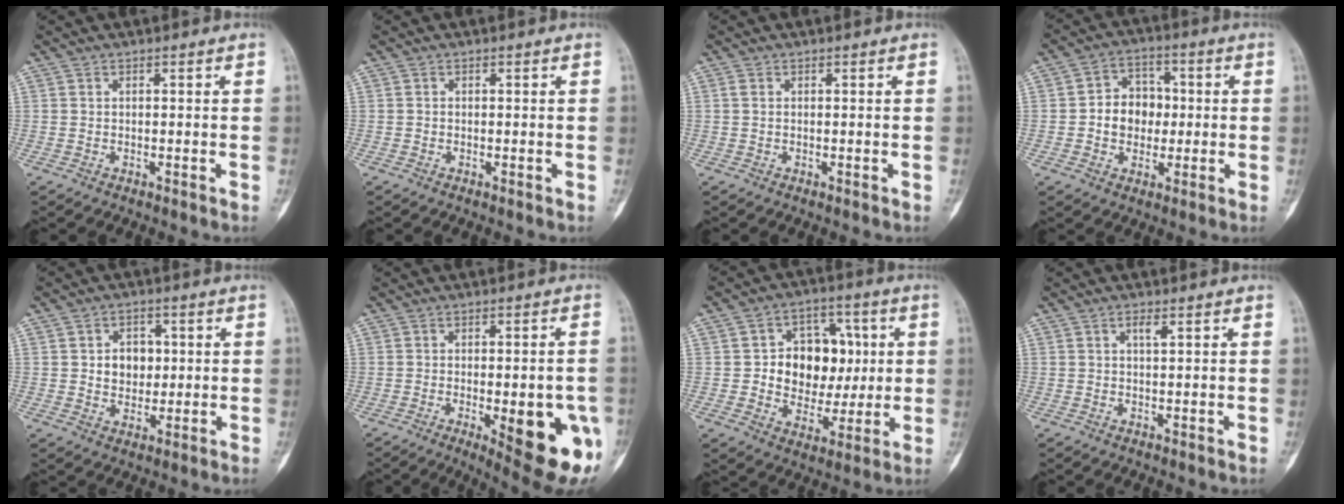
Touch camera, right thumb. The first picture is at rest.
{"total": 0.0}
{"total": 0.7, "force": [0.2, 0.4, 0.5], "torque": [-0.016, 0.002, 0.004]}
{"total": 8.4, "force": [-0.2, 6.9, 4.8], "torque": [-0.030, 0.017, -0.009]}
{"total": 6.1, "force": [0.8, 4.9, 3.6], "torque": [-0.019, 0.001, 0.015]}
{"total": 16.0, "force": [-4.7, 5.2, 14.3], "torque": [-0.136, 0.002, -0.040]}
{"total": 14.1, "force": [1.2, 11.1, 8.6], "torque": [-0.067, 0.017, 0.027]}
{"total": 1.5, "force": [0.7, 0.3, 1.3], "torque": [-0.022, 0.002, 0.011]}